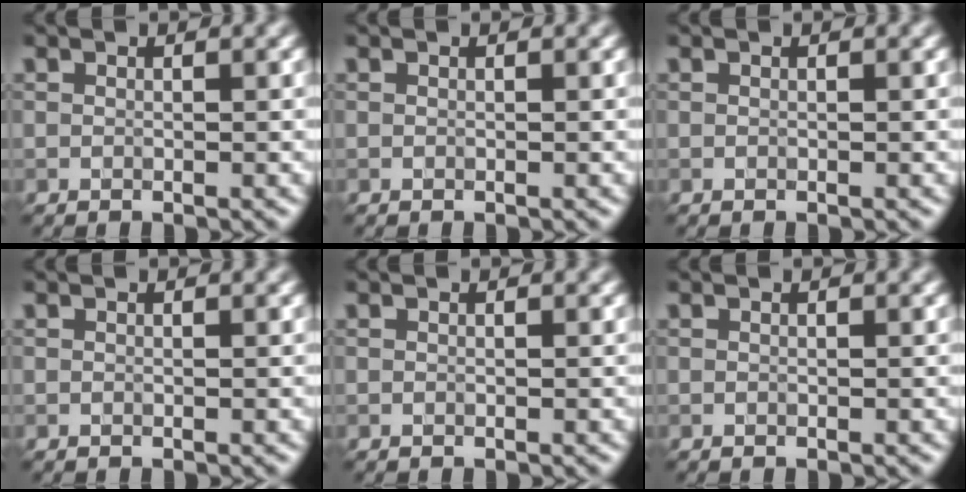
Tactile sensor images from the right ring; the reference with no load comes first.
{"total": 0.0}
{"total": 0.0}
{"total": 0.0}
{"total": 0.0}
{"total": 0.0}